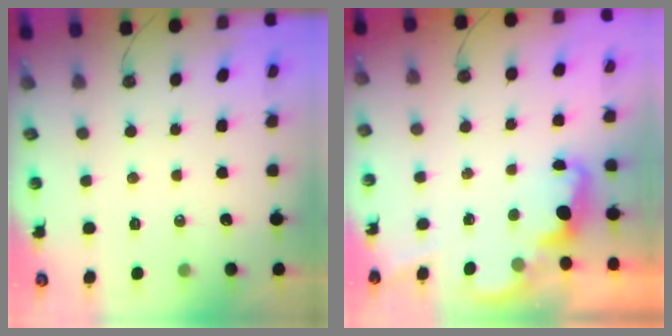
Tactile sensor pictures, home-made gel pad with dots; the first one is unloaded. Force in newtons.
{"total": 2.1, "press": 2.0, "slide": 0.6}